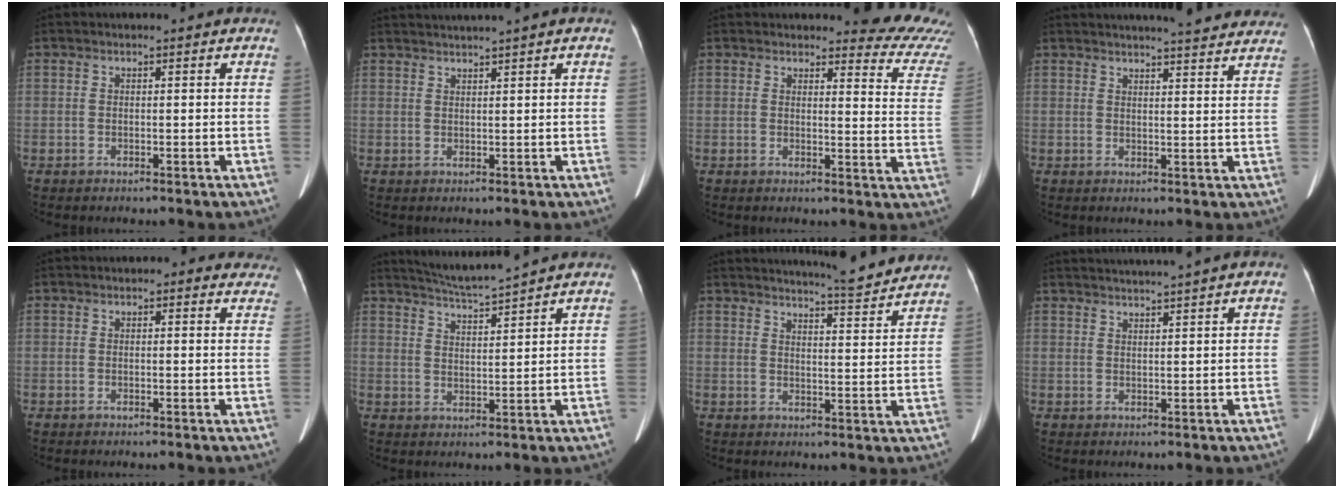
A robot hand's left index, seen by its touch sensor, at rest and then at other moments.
{"total": 4.0, "force": [3.3, -1.0, 2.1], "torque": [-0.033, 0.025, 0.058]}
{"total": 10.8, "force": [10.7, 1.2, 1.0], "torque": [0.019, -0.092, 0.082]}
{"total": 15.0, "force": [13.7, 1.6, 5.9], "torque": [-0.070, 0.009, 0.154]}
{"total": 3.0, "force": [2.3, 1.7, 1.1], "torque": [0.007, 0.007, 0.007]}
{"total": 6.0, "force": [5.6, -1.5, 1.6], "torque": [-0.038, -0.004, 0.106]}
{"total": 8.5, "force": [8.1, -0.4, 2.7], "torque": [-0.047, -0.008, 0.104]}
{"total": 5.5, "force": [4.7, -1.3, 2.5], "torque": [-0.038, 0.021, 0.073]}